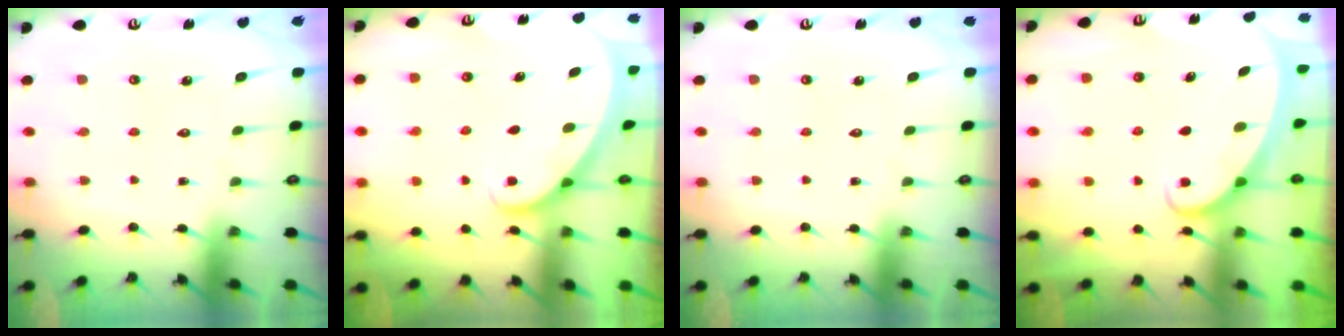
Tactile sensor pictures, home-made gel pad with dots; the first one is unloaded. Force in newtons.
{"total": 1.9, "press": 1.9, "slide": 0.1}
{"total": 0.0}
{"total": 2.2, "press": 2.2, "slide": 0.3}